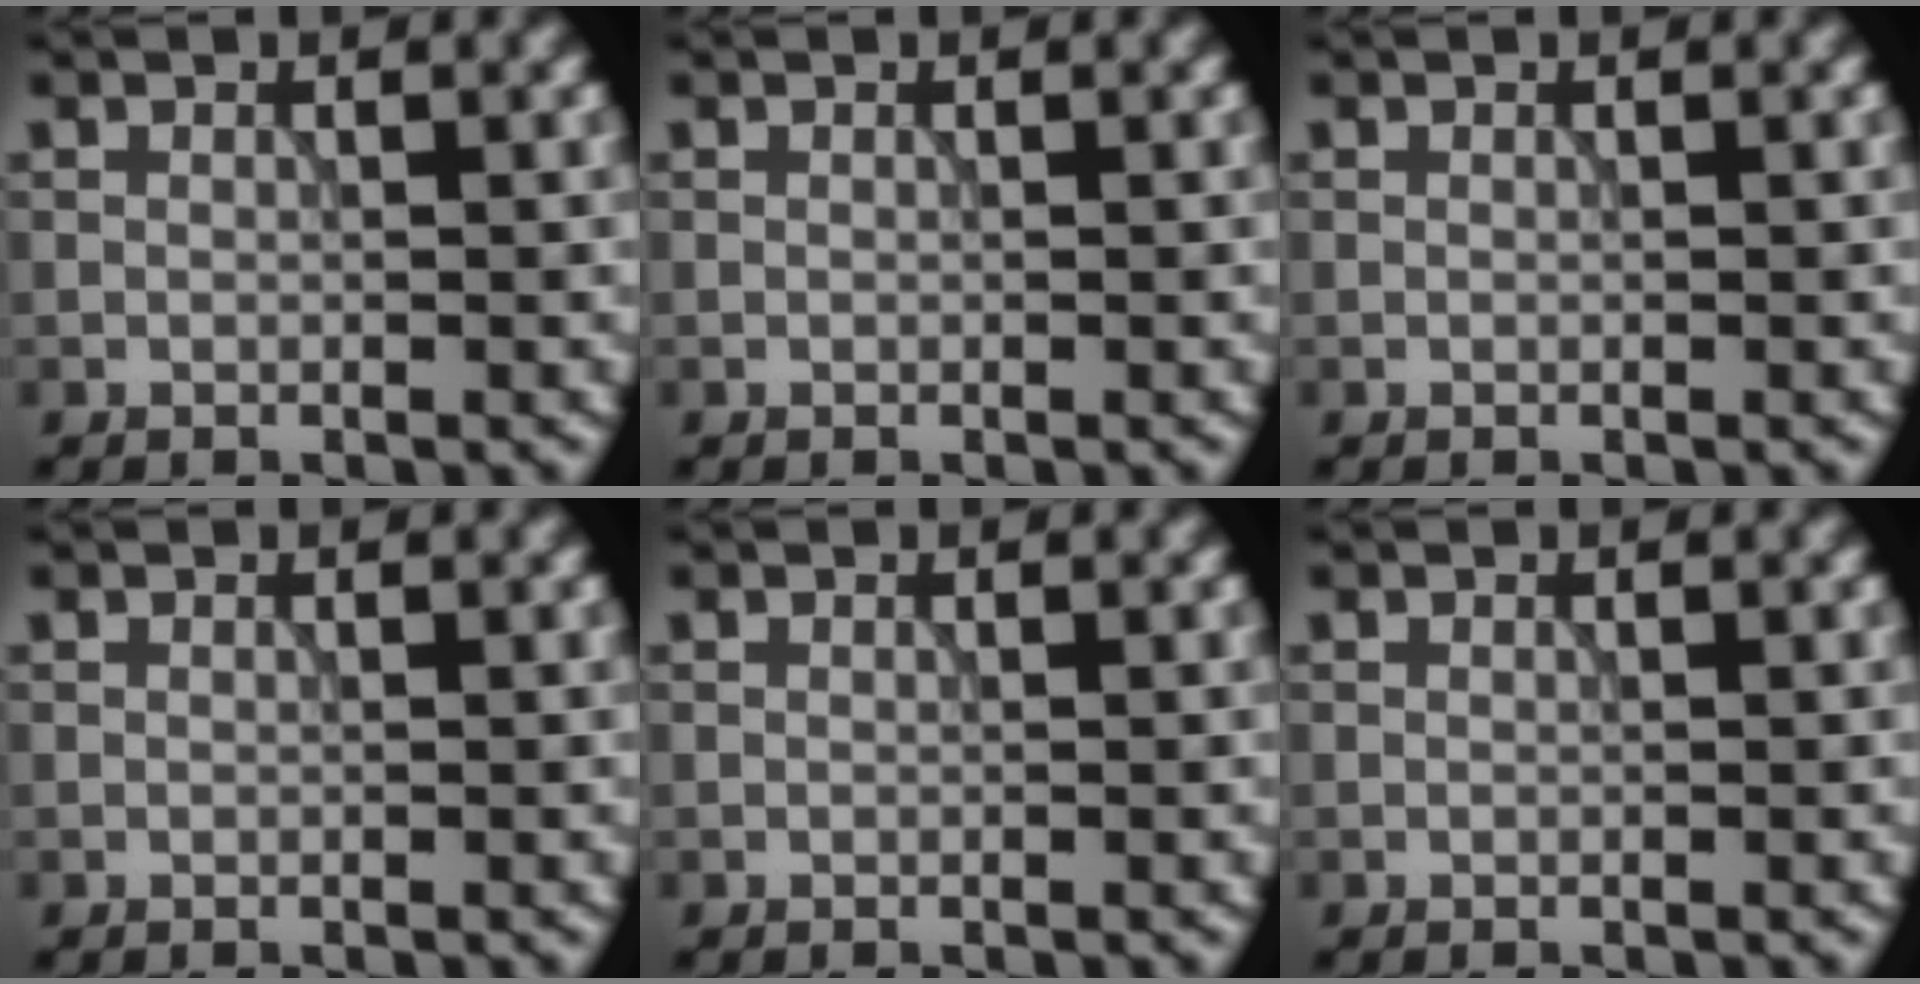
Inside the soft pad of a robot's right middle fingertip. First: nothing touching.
{"total": 0.0}
{"total": 0.0}
{"total": 0.0}
{"total": 0.0}
{"total": 0.0}